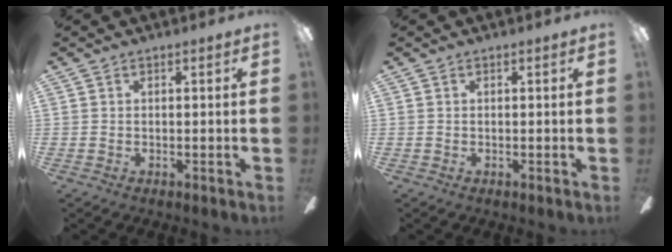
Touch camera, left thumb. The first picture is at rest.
{"total": 0.0}